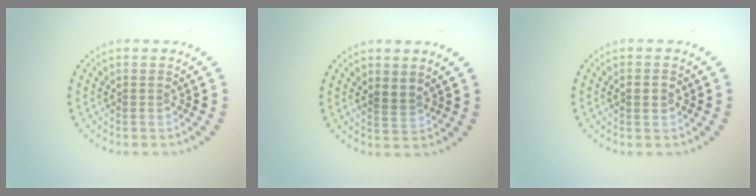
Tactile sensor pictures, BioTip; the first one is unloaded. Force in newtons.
{"total": 1.6, "press": 1.4, "slide": 0.8}
{"total": 1.1, "press": 1.0, "slide": 0.2}